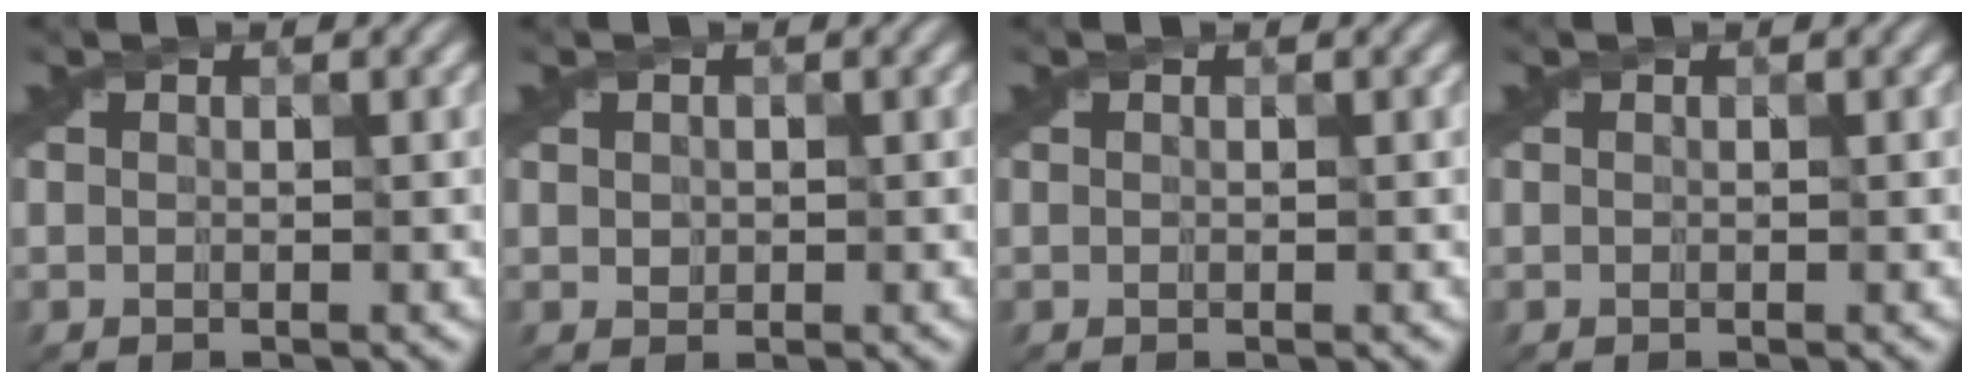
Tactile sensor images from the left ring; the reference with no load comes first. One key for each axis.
{"total": 1.0, "fx": 0.2, "fy": 1.0, "fz": 0.2, "tx": 0.003, "ty": -0.001, "tz": 0.004}
{"total": 0.0}
{"total": 0.0}